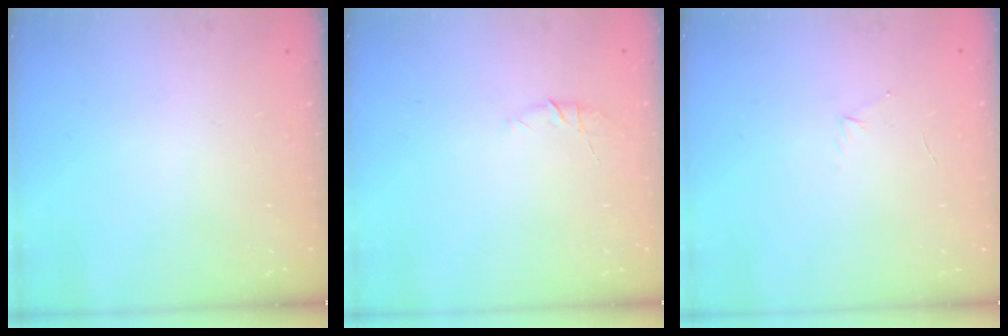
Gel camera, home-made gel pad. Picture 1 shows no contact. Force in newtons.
{"total": 4.8, "press": 4.7, "slide": 1.2}
{"total": 3.2, "press": 3.1, "slide": 0.8}